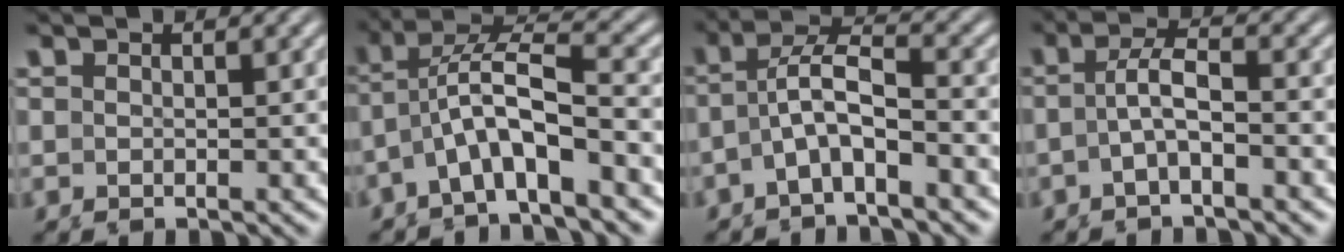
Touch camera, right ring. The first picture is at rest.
{"total": 5.8, "force": [0.2, 3.9, 4.3], "torque": [-0.098, -0.015, 0.004]}
{"total": 4.8, "force": [0.1, 3.1, 3.7], "torque": [-0.070, -0.006, -0.005]}
{"total": 2.5, "force": [-0.8, 0.6, 2.3], "torque": [-0.045, -0.002, -0.016]}